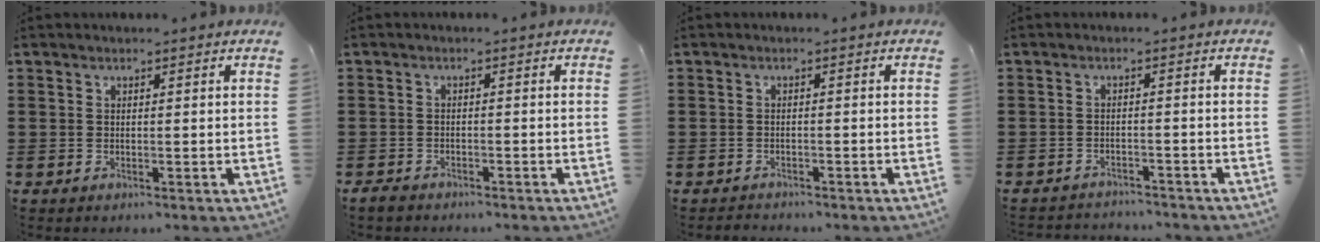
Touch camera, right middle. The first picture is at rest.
{"total": 1.5, "force": [-1.4, 0.4, 0.3], "torque": [-0.019, -0.003, -0.031]}
{"total": 1.2, "force": [-1.2, 0.2, -0.1], "torque": [-0.003, 0.001, -0.027]}
{"total": 2.1, "force": [-2.1, 0.1, 0.0], "torque": [-0.009, -0.005, -0.044]}